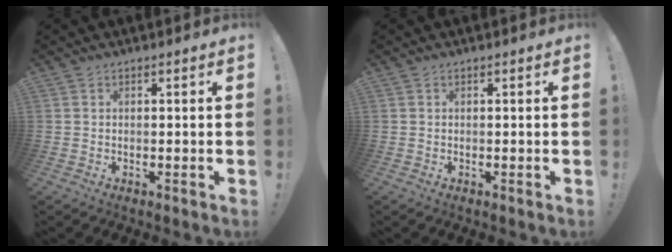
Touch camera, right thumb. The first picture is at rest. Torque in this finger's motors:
{"motor_torque": [0.00, 0.00, 0.06, 0.05, 0.00]}